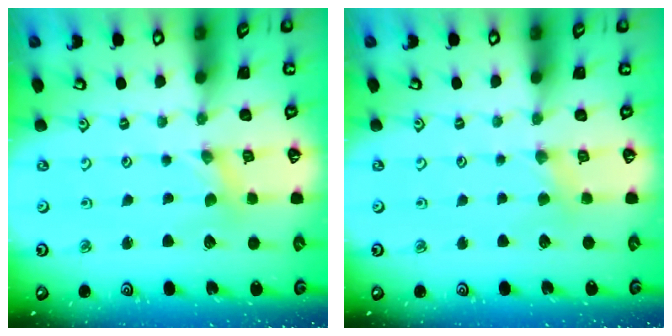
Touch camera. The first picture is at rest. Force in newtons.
{"total": 2.7, "press": 2.7, "slide": 0.4}